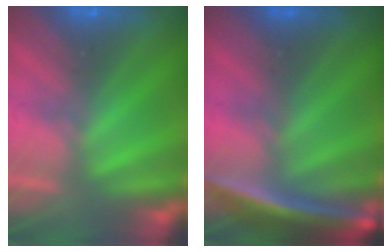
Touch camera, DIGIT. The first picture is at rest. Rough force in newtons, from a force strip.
{"total": 5.5}